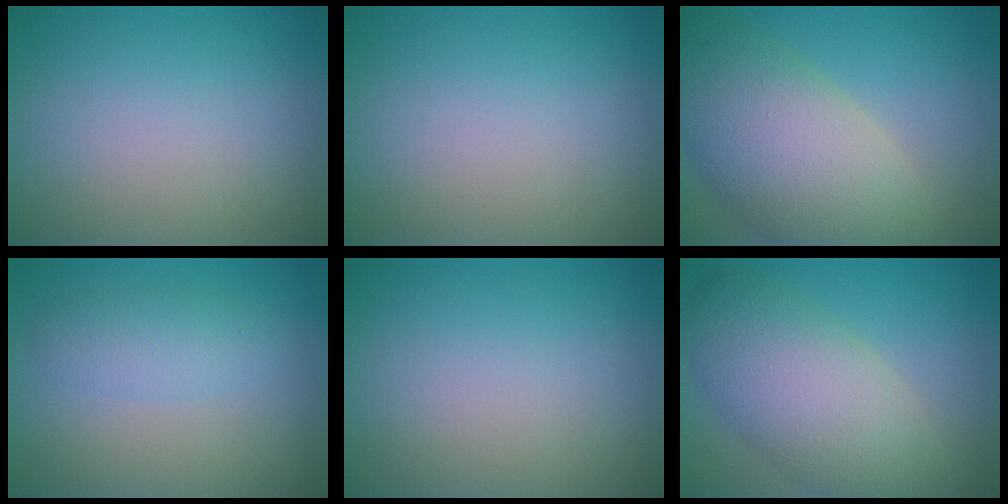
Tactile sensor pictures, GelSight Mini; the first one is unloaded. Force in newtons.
{"total": 0.0}
{"total": 10.6, "press": 10.6, "slide": 0.9}
{"total": 2.5, "press": 2.5, "slide": 0.2}
{"total": 0.0}
{"total": 8.3, "press": 8.3, "slide": 0.7}